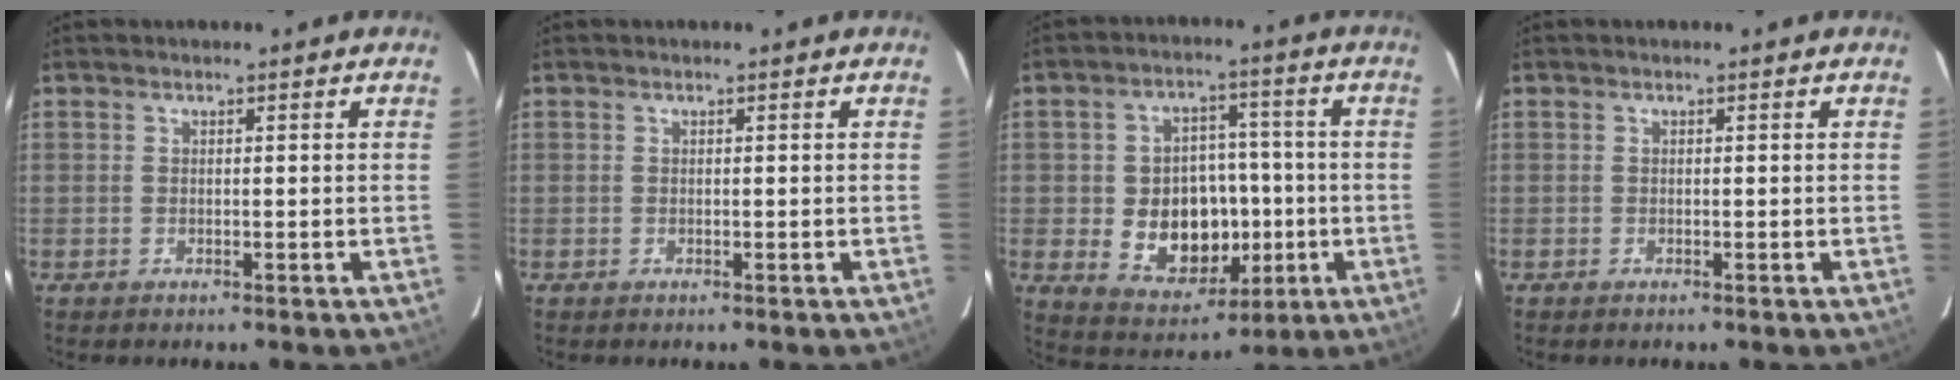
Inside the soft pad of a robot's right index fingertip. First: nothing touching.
{"total": 0.0}
{"total": 13.5, "force": [-2.4, 10.4, 8.3], "torque": [-0.172, 0.011, -0.014]}
{"total": 0.0}